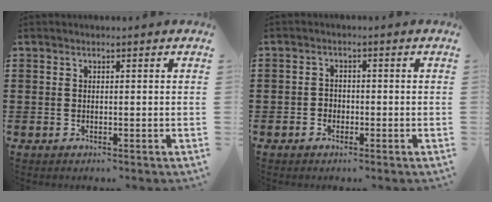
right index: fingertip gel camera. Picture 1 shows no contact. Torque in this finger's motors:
{"motor_torque": [-0.97, 1.17, 0.01, 0.00]}